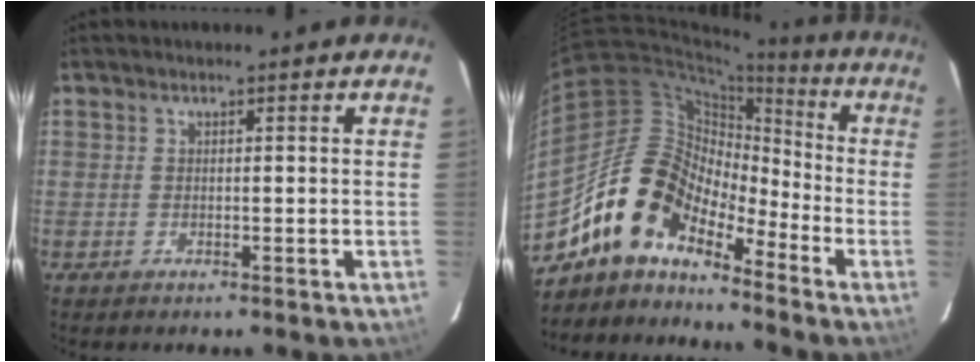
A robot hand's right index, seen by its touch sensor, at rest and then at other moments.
{"total": 13.4, "force": [-10.6, 6.0, 5.7], "torque": [-0.095, 0.023, -0.210]}